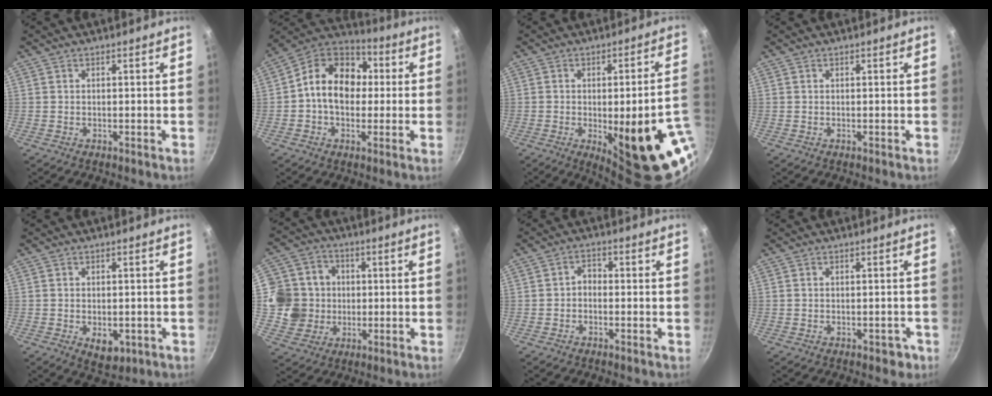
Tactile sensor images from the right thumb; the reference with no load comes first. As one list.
[{"total": 14.6, "force": [0.9, 11.0, 9.6], "torque": [-0.111, 0.033, -0.008]}, {"total": 21.7, "force": [-5.7, 6.6, 19.9], "torque": [-0.213, 0.004, -0.057]}, {"total": 0.0}, {"total": 5.5, "force": [-1.6, 3.4, 4.0], "torque": [-0.043, 0.000, -0.013]}, {"total": 11.5, "force": [0.1, 11.0, 3.4], "torque": [-0.028, 0.014, -0.007]}, {"total": 2.5, "force": [-0.8, 1.8, 1.5], "torque": [-0.018, 0.016, -0.019]}, {"total": 2.4, "force": [-1.1, 1.5, 1.5], "torque": [-0.004, 0.019, -0.003]}]